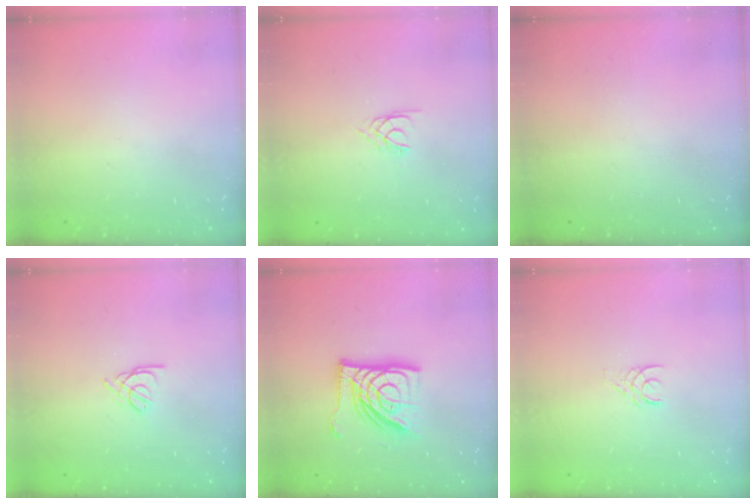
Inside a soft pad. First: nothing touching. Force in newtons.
{"total": 2.1, "press": 2.1, "slide": 0.3}
{"total": 0.0}
{"total": 1.8, "press": 1.7, "slide": 0.5}
{"total": 17.3, "press": 17.3, "slide": 1.7}
{"total": 2.4, "press": 2.4, "slide": 0.2}